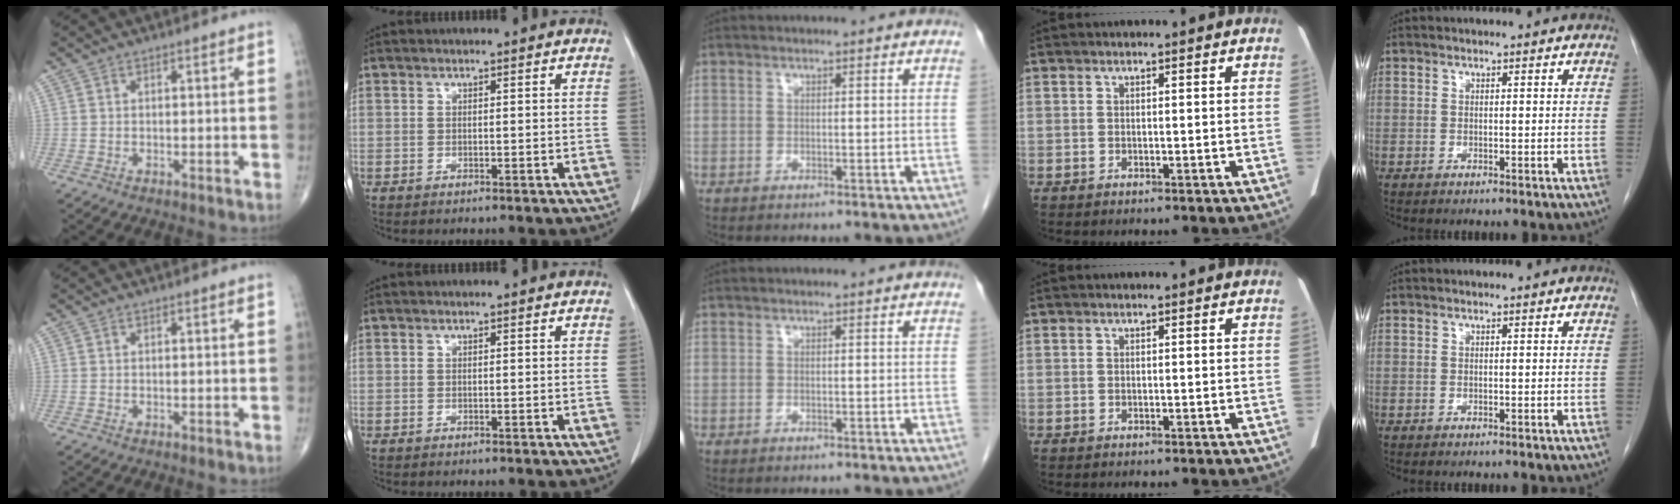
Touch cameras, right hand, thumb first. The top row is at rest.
{}